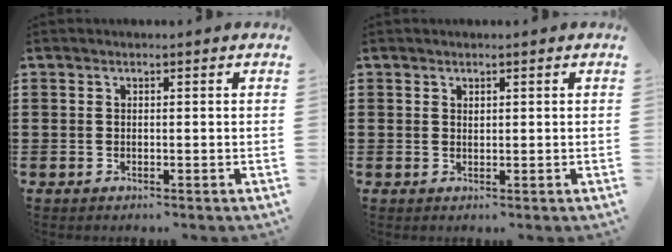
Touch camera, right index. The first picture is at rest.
{"total": 0.6, "force": [0.5, 0.3, 0.1], "torque": [-0.003, 0.002, 0.009]}